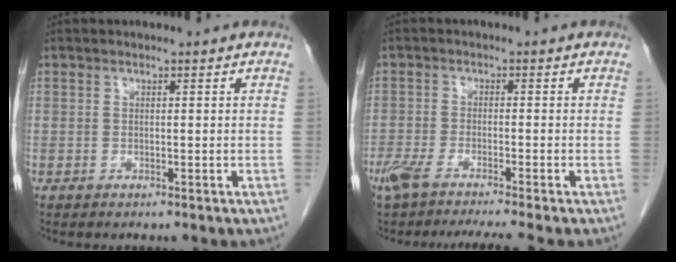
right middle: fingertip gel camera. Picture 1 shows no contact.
{"total": 8.9, "force": [-7.3, -0.1, 5.1], "torque": [-0.082, -0.013, -0.119]}